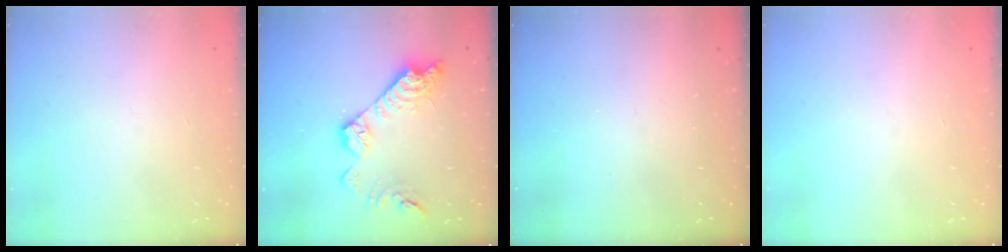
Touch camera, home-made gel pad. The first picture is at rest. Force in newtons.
{"total": 15.6, "press": 15.6, "slide": 0.9}
{"total": 0.0}
{"total": 0.0}